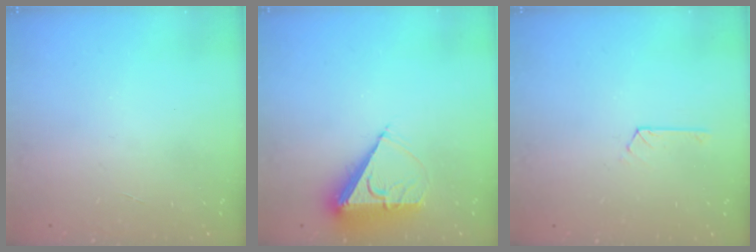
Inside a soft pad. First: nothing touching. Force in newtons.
{"total": 7.3, "press": 7.3, "slide": 0.6}
{"total": 1.9, "press": 1.9, "slide": 0.2}